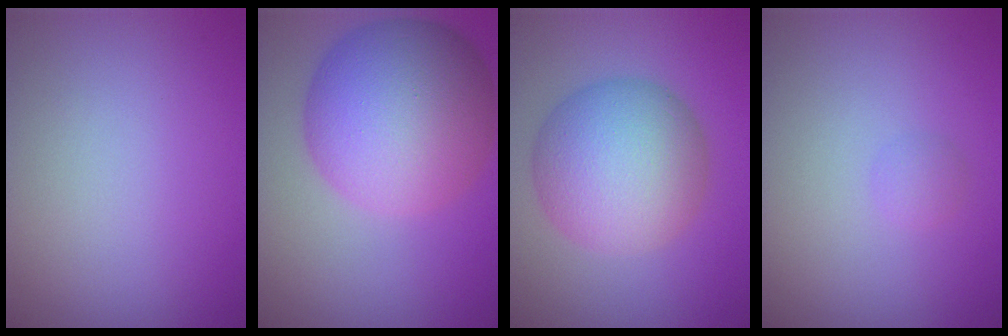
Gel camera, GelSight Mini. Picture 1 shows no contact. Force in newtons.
{"total": 12.2, "press": 12.2, "slide": 0.2}
{"total": 8.7, "press": 8.7, "slide": 0.3}
{"total": 0.8, "press": 0.8, "slide": 0.1}